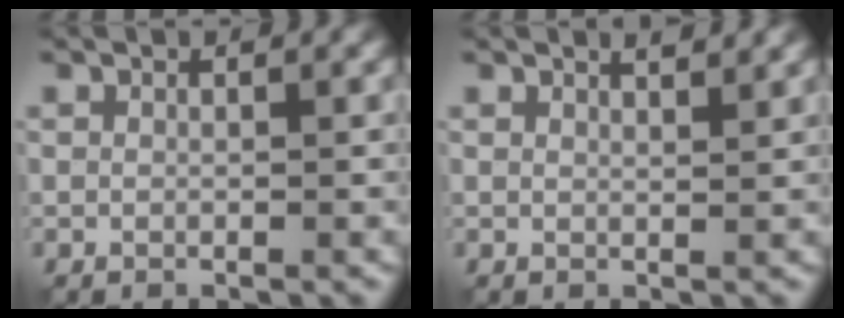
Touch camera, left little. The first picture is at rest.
{"total": 1.6, "force": [1.4, 0.3, 0.8], "torque": [-0.010, 0.000, 0.014]}